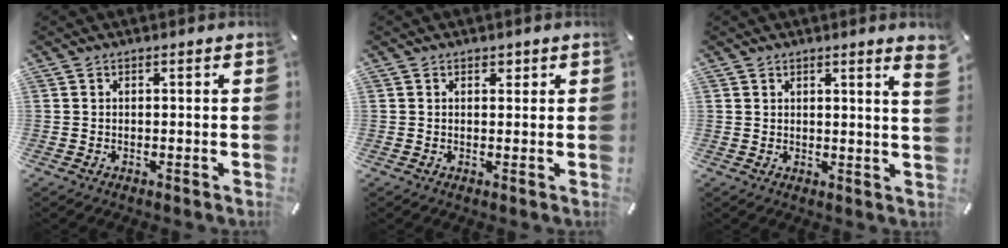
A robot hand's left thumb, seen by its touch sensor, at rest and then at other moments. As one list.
[{"total": 1.3, "force": [0.6, 1.1, 0.4], "torque": [-0.002, 0.001, 0.008]}, {"total": 3.1, "force": [2.1, 0.2, 2.3], "torque": [-0.032, -0.008, 0.033]}]